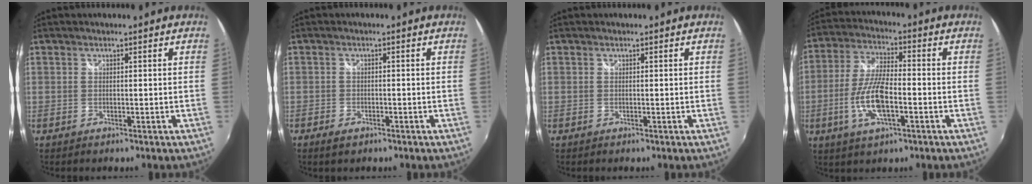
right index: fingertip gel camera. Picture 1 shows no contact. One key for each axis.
{"total": 2.4, "fx": -1.7, "fy": 1.4, "fz": 1.0, "tx": -0.027, "ty": -0.003, "tz": -0.030}
{"total": 0.0}
{"total": 11.2, "fx": -3.3, "fy": 3.6, "fz": 10.1, "tx": -0.211, "ty": -0.003, "tz": -0.067}